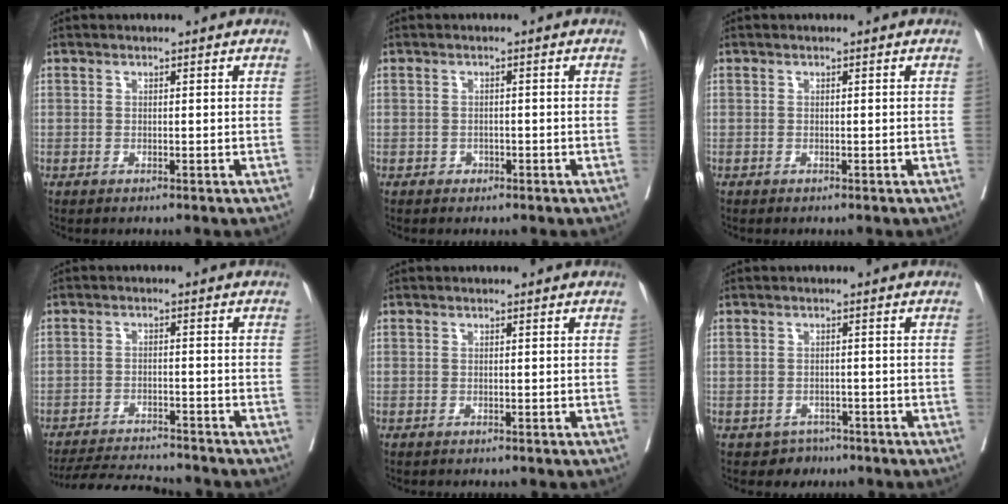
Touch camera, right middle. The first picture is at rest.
{"total": 0.9, "force": [-0.6, 0.7, 0.2], "torque": [-0.002, 0.004, -0.010]}
{"total": 0.0}
{"total": 9.1, "force": [-8.9, 0.3, 1.8], "torque": [-0.031, -0.005, -0.142]}
{"total": 0.0}
{"total": 2.7, "force": [-1.8, 2.0, -0.1], "torque": [-0.002, 0.009, -0.025]}